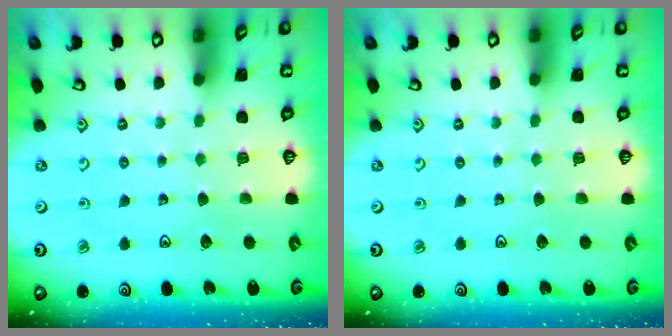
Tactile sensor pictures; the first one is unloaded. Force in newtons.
{"total": 0.0}